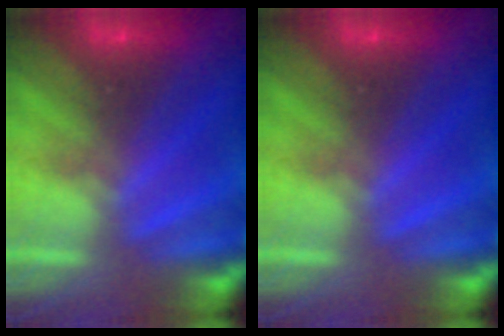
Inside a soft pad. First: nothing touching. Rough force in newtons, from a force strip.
{"total": 0.0}